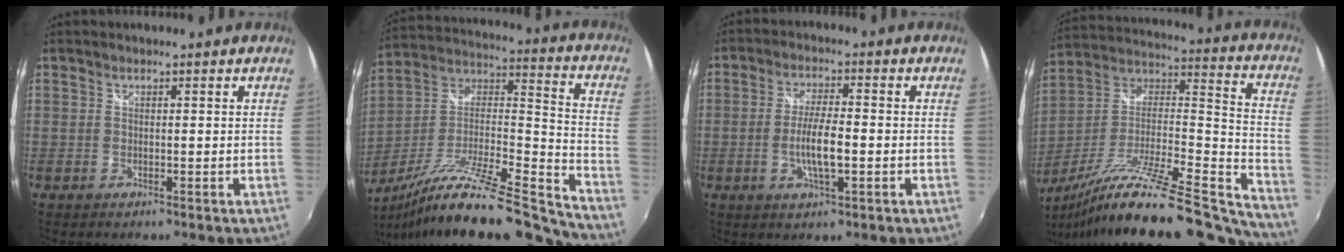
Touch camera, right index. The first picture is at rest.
{"total": 27.8, "force": [-22.2, 4.4, 16.1], "torque": [-0.246, -0.030, -0.352]}
{"total": 6.9, "force": [-1.7, 1.5, 6.5], "torque": [-0.127, -0.002, -0.030]}
{"total": 31.7, "force": [-25.1, 5.5, 18.6], "torque": [-0.255, -0.040, -0.385]}